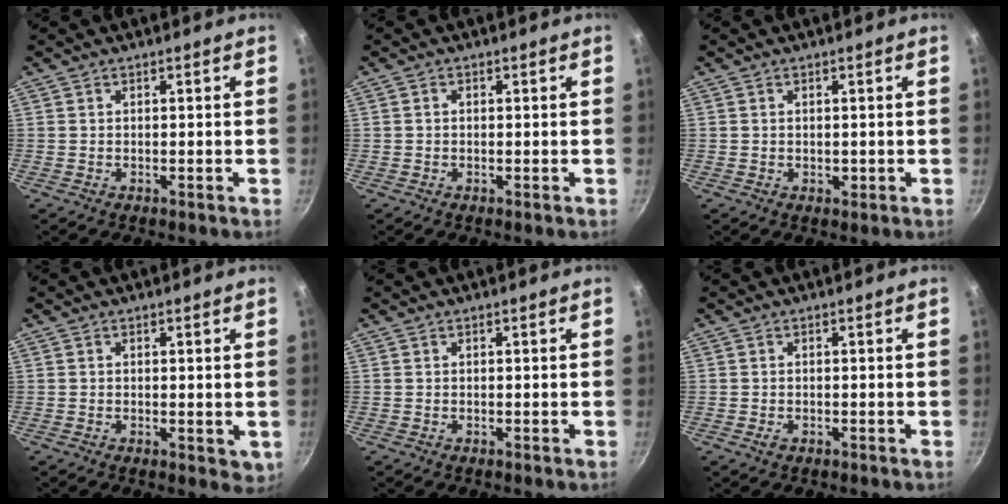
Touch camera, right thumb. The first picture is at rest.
{"total": 0.6, "force": [0.0, 0.6, 0.3], "torque": [-0.005, 0.005, 0.000]}
{"total": 1.0, "force": [0.0, 0.7, 0.7], "torque": [-0.007, -0.001, 0.000]}
{"total": 2.7, "force": [0.4, 1.6, 2.1], "torque": [-0.025, -0.004, 0.006]}
{"total": 0.0}
{"total": 0.9, "force": [-0.4, 0.6, 0.5], "torque": [-0.008, 0.000, -0.008]}